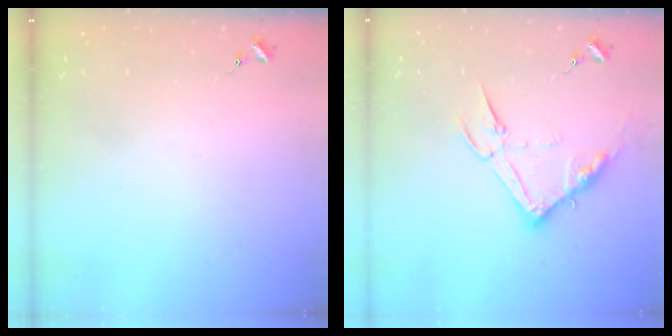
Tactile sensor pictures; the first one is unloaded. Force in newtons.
{"total": 13.3, "press": 13.3, "slide": 1.0}